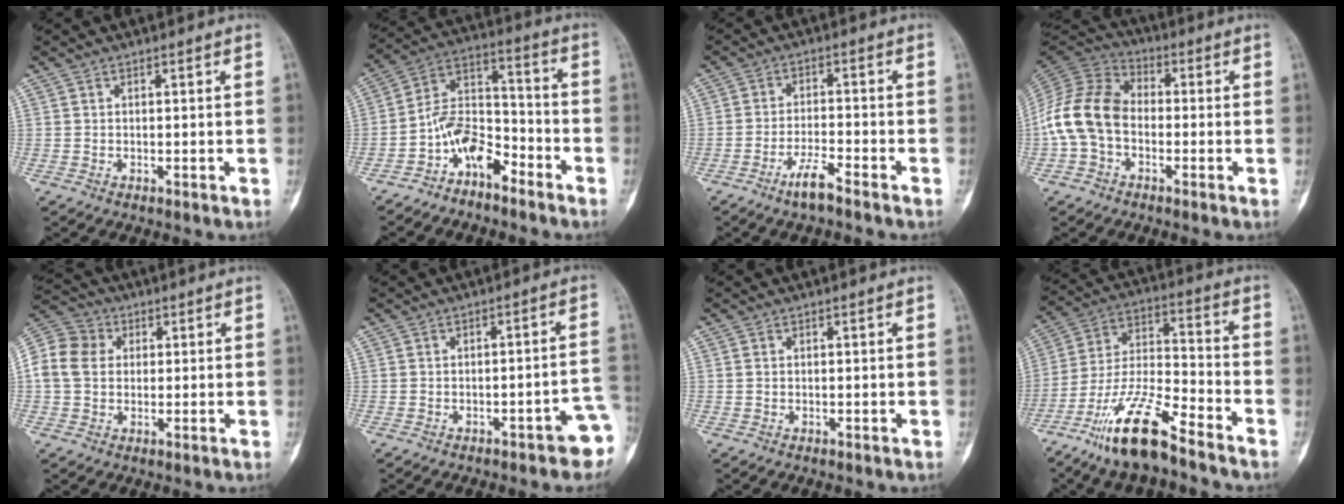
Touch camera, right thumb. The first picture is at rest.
{"total": 10.3, "force": [-6.4, 5.7, 5.7], "torque": [-0.083, 0.088, -0.128]}
{"total": 5.0, "force": [-3.7, 0.7, 3.3], "torque": [-0.065, 0.023, -0.070]}
{"total": 12.9, "force": [-2.3, 9.3, 8.6], "torque": [-0.163, 0.037, -0.056]}
{"total": 10.6, "force": [1.3, 8.7, 5.9], "torque": [-0.107, 0.025, 0.016]}
{"total": 7.0, "force": [-3.8, 2.3, 5.4], "torque": [-0.042, 0.036, -0.044]}
{"total": 0.0}
{"total": 15.8, "force": [-11.2, 3.6, 10.6], "torque": [-0.203, 0.069, -0.209]}